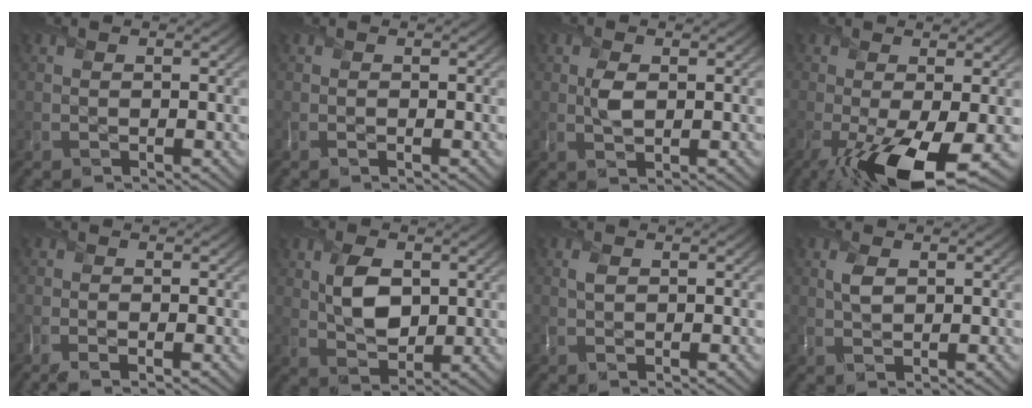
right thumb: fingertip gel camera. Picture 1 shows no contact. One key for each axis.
{"total": 0.0}
{"total": 1.7, "fx": 0.7, "fy": 0.8, "fz": 1.3, "tx": -0.025, "ty": 0.001, "tz": 0.014}
{"total": 9.9, "fx": -3.8, "fy": 3.1, "fz": 8.6, "tx": -0.161, "ty": -0.027, "tz": -0.056}
{"total": 0.6, "fx": -0.4, "fy": -0.2, "fz": 0.4, "tx": -0.004, "ty": 0.000, "tz": -0.011}
{"total": 5.9, "fx": 1.4, "fy": 3.6, "fz": 4.4, "tx": -0.089, "ty": -0.002, "tz": 0.028}
{"total": 1.1, "fx": 0.3, "fy": 0.8, "fz": 0.8, "tx": -0.021, "ty": -0.001, "tz": 0.006}
{"total": 2.1, "fx": 0.8, "fy": 1.2, "fz": 1.5, "tx": -0.038, "ty": -0.002, "tz": 0.016}